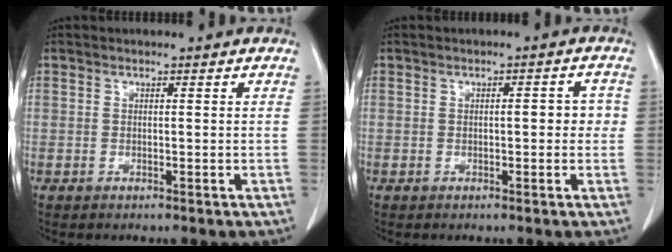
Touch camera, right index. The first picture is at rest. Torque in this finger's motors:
{"motor_torque": [0.40, -0.09, 0.23, 0.05]}